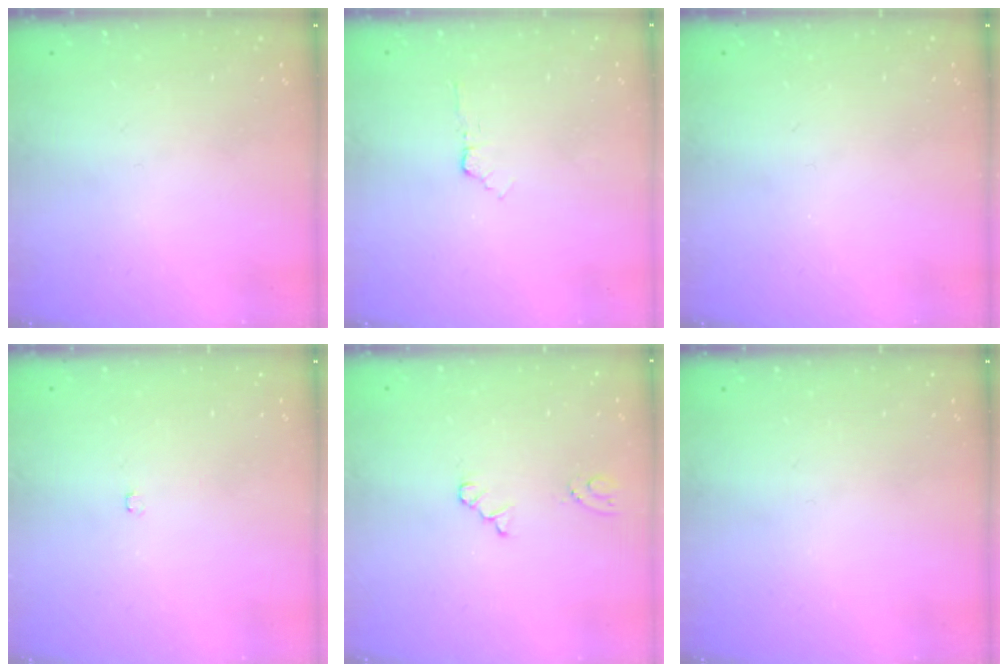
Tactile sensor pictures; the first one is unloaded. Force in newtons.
{"total": 4.5, "press": 4.5, "slide": 0.6}
{"total": 0.0}
{"total": 2.1, "press": 2.1, "slide": 0.4}
{"total": 2.8, "press": 2.7, "slide": 0.4}
{"total": 0.0}